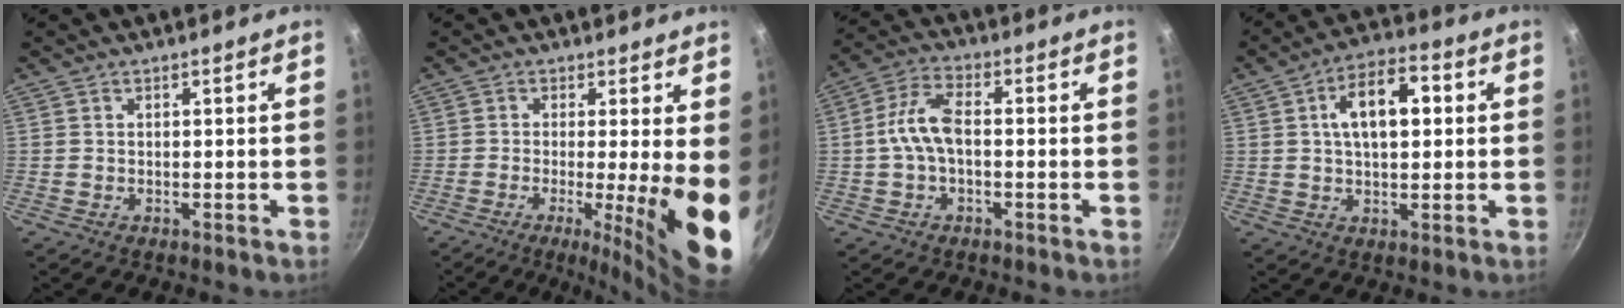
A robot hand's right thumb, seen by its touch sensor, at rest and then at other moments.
{"total": 11.8, "force": [-1.4, 1.5, 11.6], "torque": [-0.156, -0.021, -0.020]}
{"total": 7.8, "force": [-0.7, 4.2, 6.5], "torque": [-0.127, 0.031, -0.022]}
{"total": 11.4, "force": [2.1, 6.1, 9.4], "torque": [-0.127, 0.016, 0.026]}